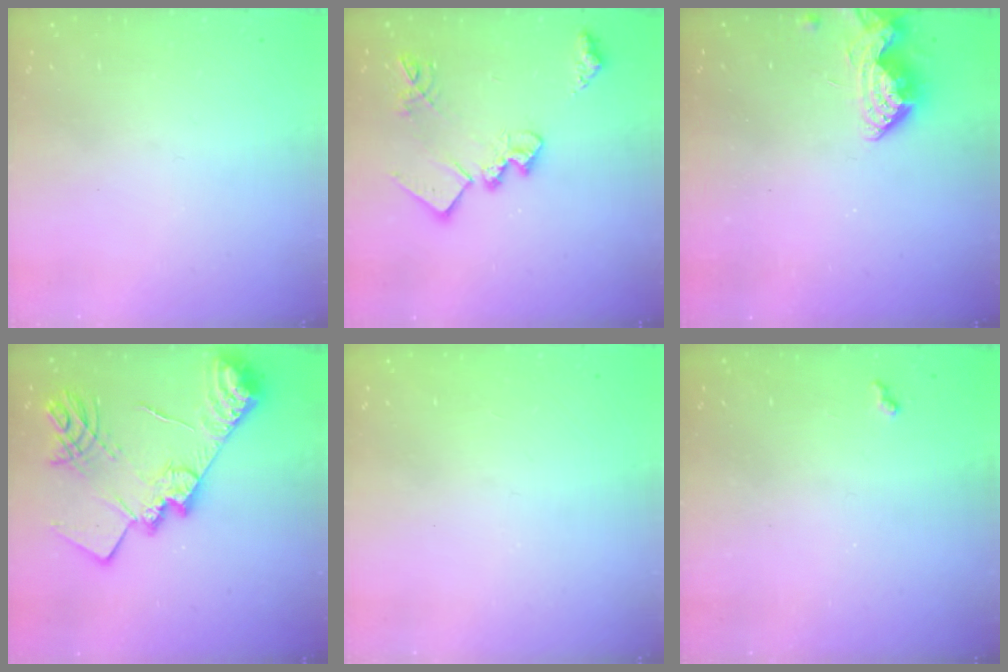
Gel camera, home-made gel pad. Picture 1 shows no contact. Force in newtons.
{"total": 17.8, "press": 17.7, "slide": 1.2}
{"total": 7.6, "press": 7.6, "slide": 0.5}
{"total": 24.3, "press": 24.2, "slide": 2.0}
{"total": 1.3, "press": 1.1, "slide": 0.7}
{"total": 4.6, "press": 4.6, "slide": 0.7}